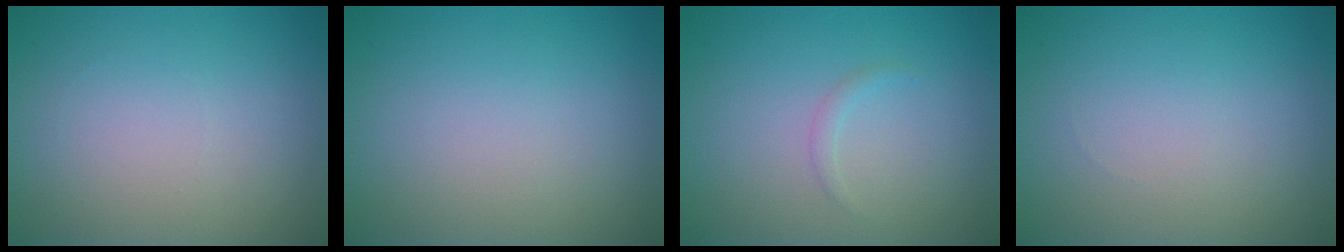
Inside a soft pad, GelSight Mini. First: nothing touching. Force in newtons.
{"total": 0.0}
{"total": 0.7, "press": 0.7, "slide": 0.1}
{"total": 0.0}